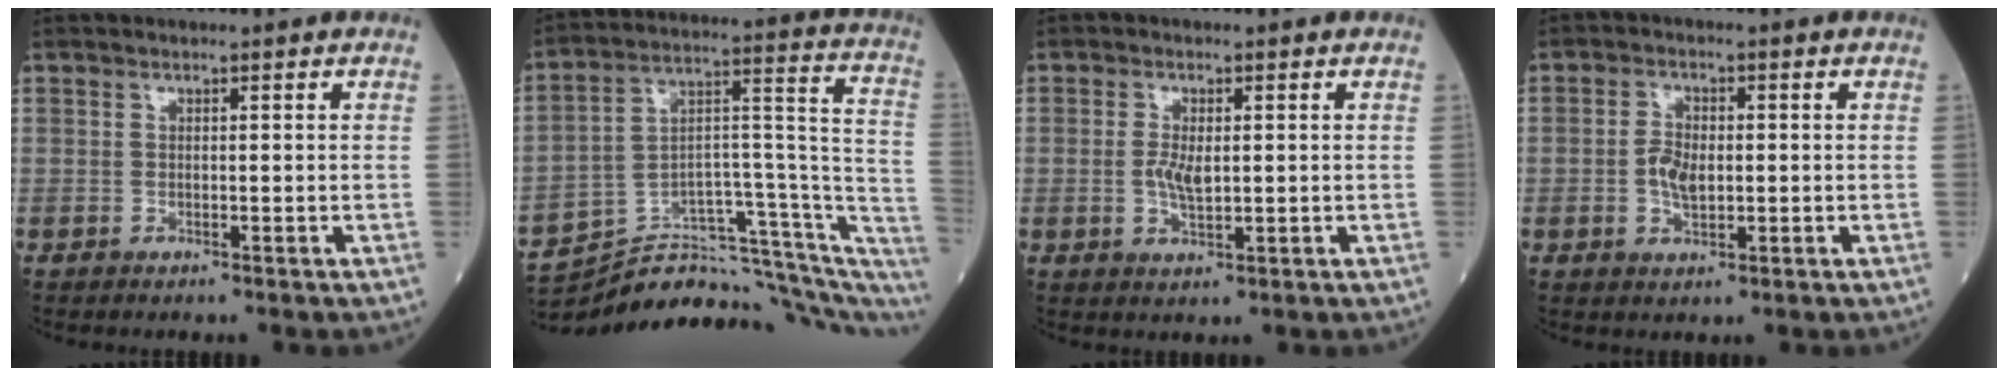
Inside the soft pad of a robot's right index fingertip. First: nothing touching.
{"total": 26.0, "force": [-23.2, 4.0, 11.0], "torque": [-0.097, 0.050, -0.330]}
{"total": 3.4, "force": [0.0, 0.9, 3.3], "torque": [-0.072, -0.005, 0.002]}
{"total": 3.9, "force": [-0.4, 1.7, 3.5], "torque": [-0.073, 0.001, -0.007]}